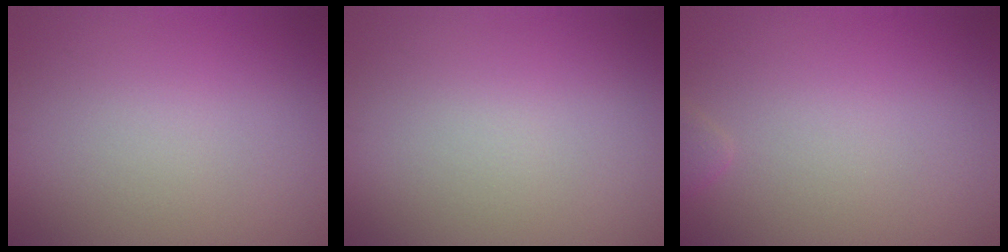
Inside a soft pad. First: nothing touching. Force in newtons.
{"total": 0.0}
{"total": 0.8, "press": 0.8, "slide": 0.1}